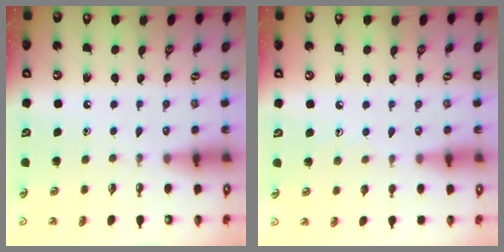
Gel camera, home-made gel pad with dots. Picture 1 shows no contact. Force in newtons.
{"total": 5.2, "press": 5.2, "slide": 0.7}